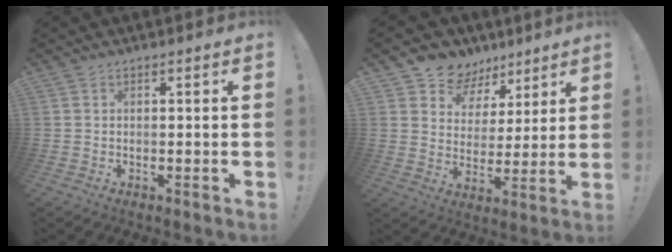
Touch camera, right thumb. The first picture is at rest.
{"total": 8.9, "force": [5.8, 6.6, 1.3], "torque": [-0.023, -0.048, 0.116]}